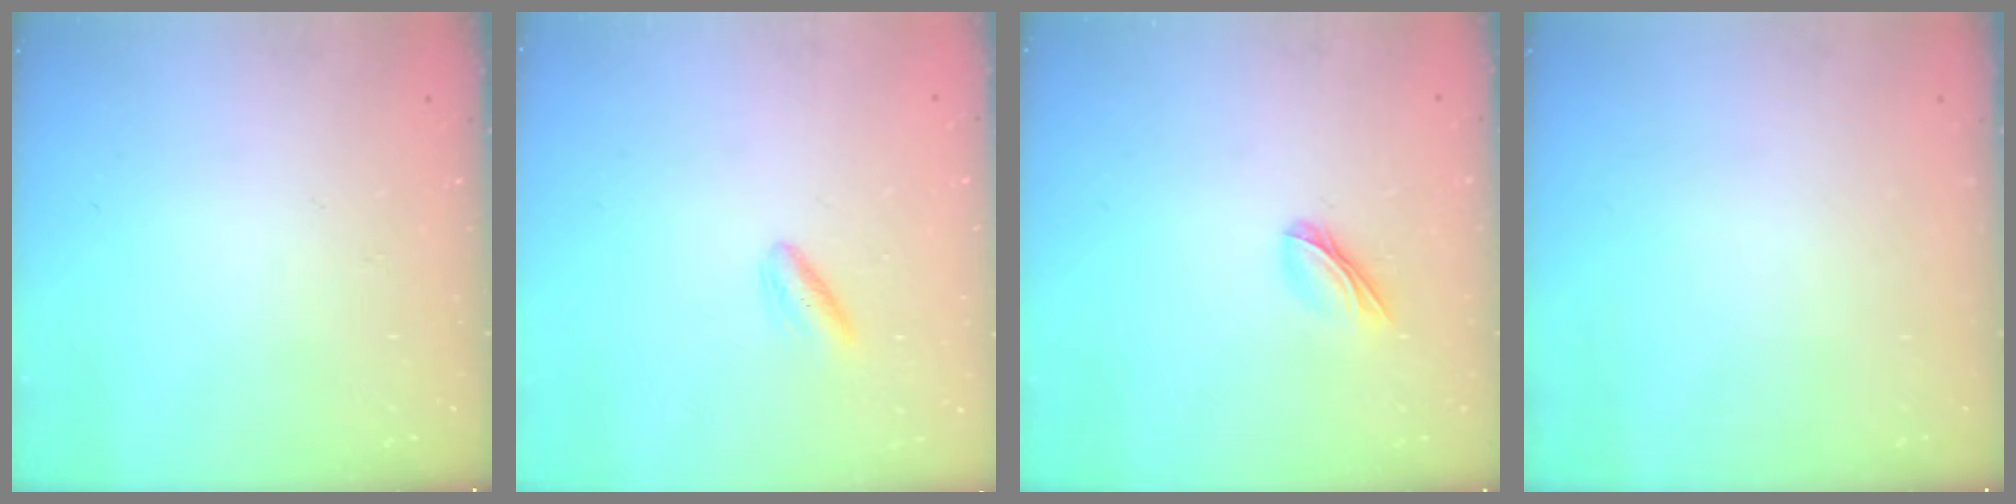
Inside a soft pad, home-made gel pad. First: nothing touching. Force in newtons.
{"total": 2.8, "press": 2.5, "slide": 1.3}
{"total": 4.5, "press": 4.5, "slide": 0.2}
{"total": 0.0}